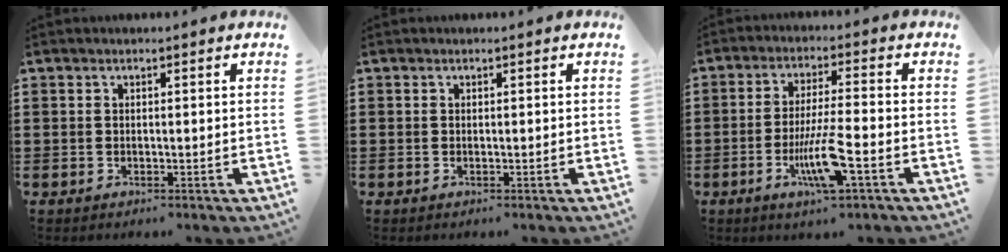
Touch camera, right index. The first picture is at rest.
{"total": 0.0}
{"total": 8.1, "force": [-3.4, 0.7, 7.4], "torque": [-0.151, -0.017, -0.066]}